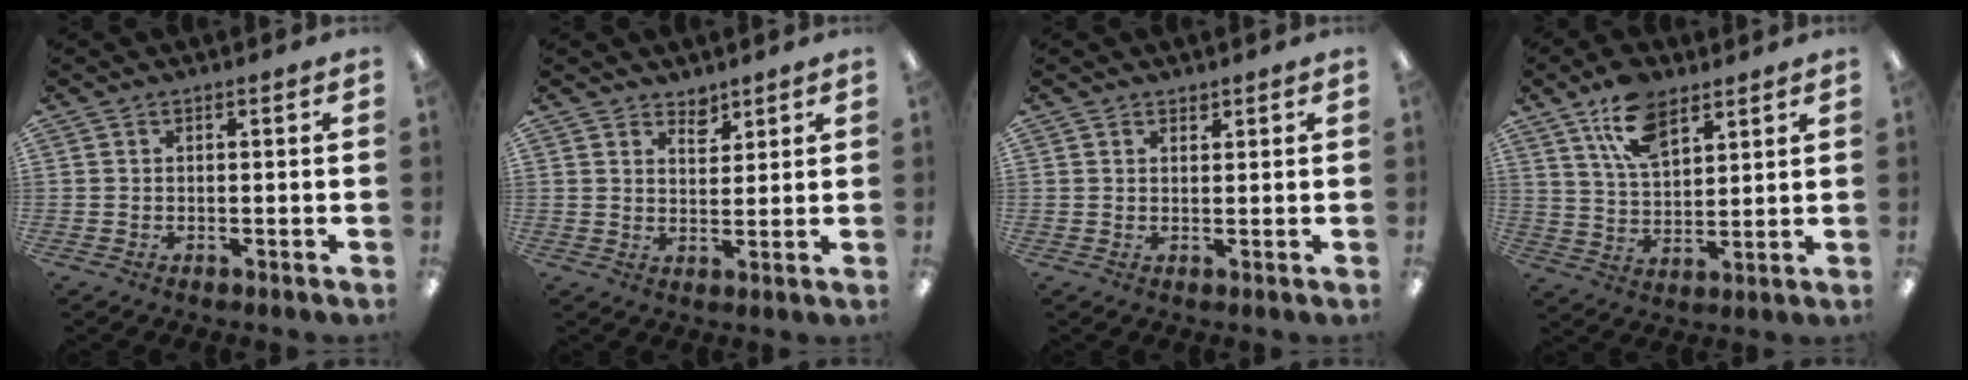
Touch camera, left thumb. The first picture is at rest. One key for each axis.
{"total": 4.0, "fx": 3.5, "fy": 1.8, "fz": 0.6, "tx": 0.005, "ty": -0.025, "tz": 0.062}
{"total": 1.3, "fx": 1.2, "fy": 0.5, "fz": 0.0, "tx": -0.001, "ty": -0.002, "tz": 0.024}
{"total": 11.9, "fx": 7.6, "fy": 6.0, "fz": 6.9, "tx": -0.130, "ty": -0.021, "tz": 0.140}